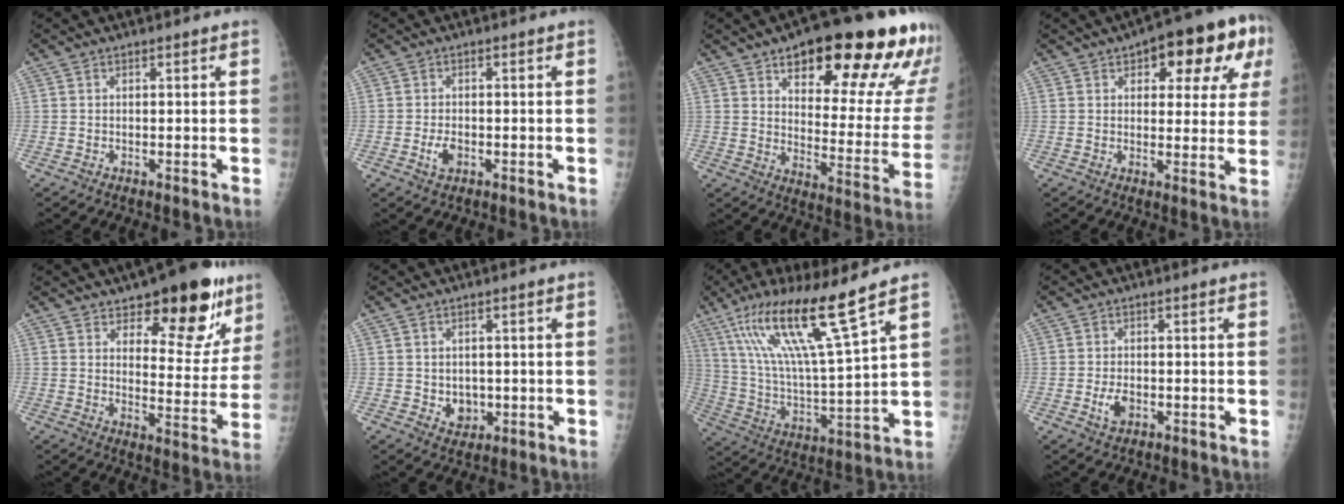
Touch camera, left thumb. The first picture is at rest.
{"total": 2.8, "force": [-1.0, 1.7, 1.9], "torque": [-0.034, 0.001, -0.016]}
{"total": 27.0, "force": [15.9, 9.1, 19.9], "torque": [-0.225, -0.055, 0.219]}
{"total": 16.0, "force": [6.8, 6.8, 12.8], "torque": [-0.123, 0.003, 0.079]}
{"total": 16.8, "force": [10.6, 7.4, 10.8], "torque": [-0.077, -0.064, 0.152]}
{"total": 3.6, "force": [-0.3, 3.1, 1.8], "torque": [-0.009, -0.001, 0.006]}
{"total": 18.5, "force": [11.6, 0.8, 14.3], "torque": [-0.261, -0.053, 0.219]}
{"total": 3.1, "force": [-1.0, 2.0, 2.2], "torque": [-0.039, 0.000, -0.016]}